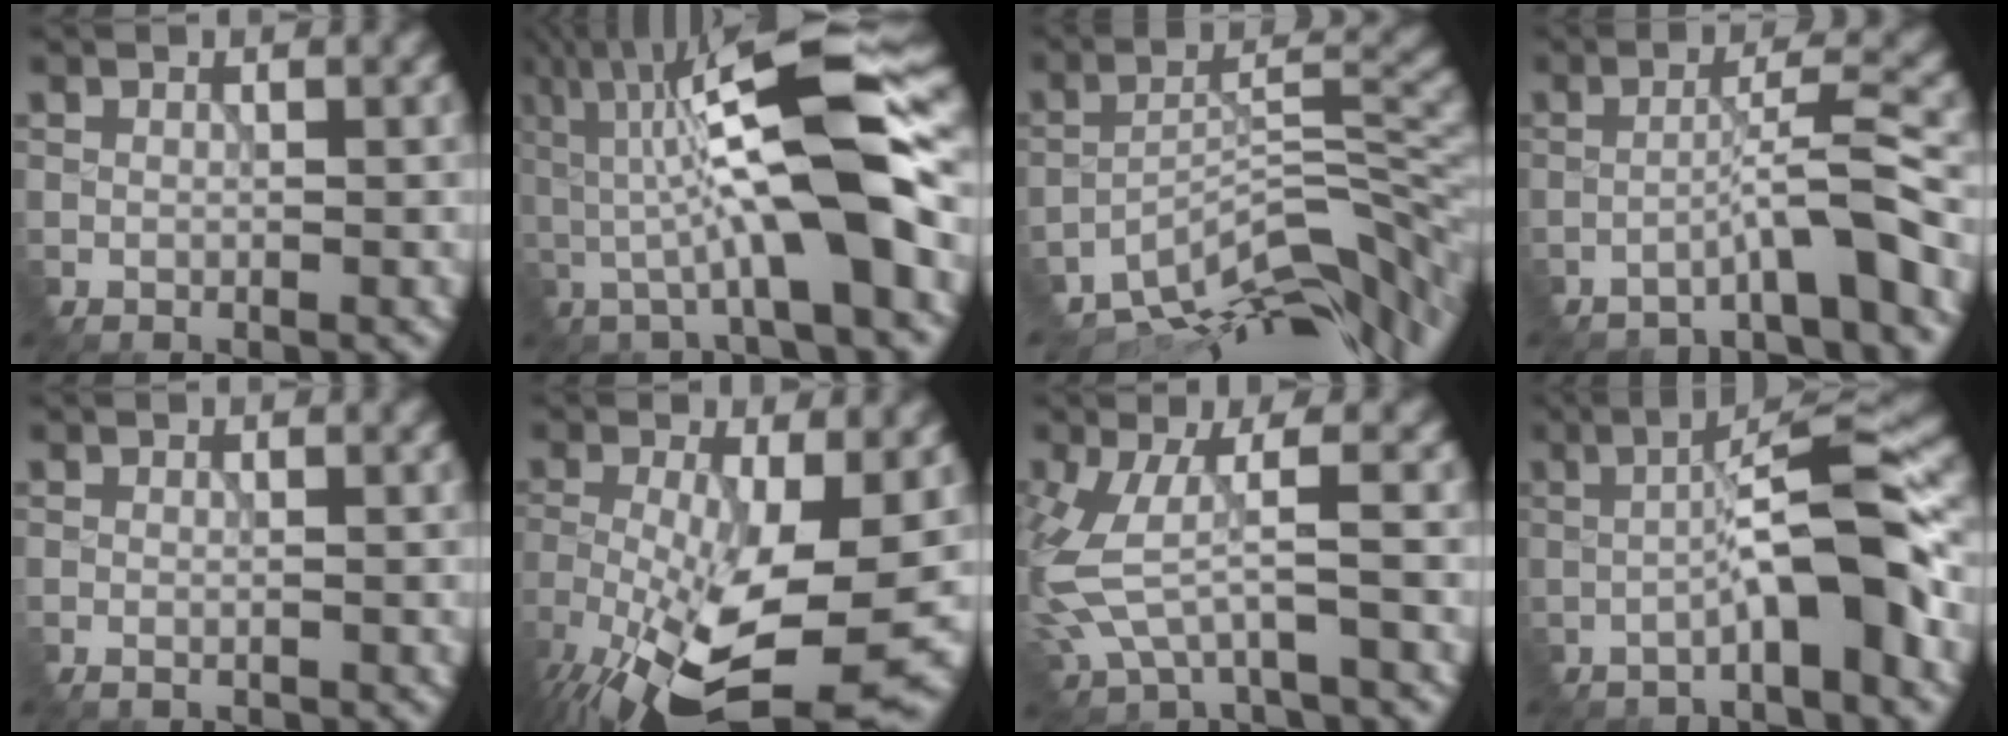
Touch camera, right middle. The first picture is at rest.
{"total": 11.6, "force": [0.3, 2.2, 11.4], "torque": [-0.193, 0.034, -0.003]}
{"total": 11.0, "force": [-8.6, 2.8, 6.3], "torque": [-0.109, 0.008, -0.148]}
{"total": 4.3, "force": [-3.3, -0.4, 2.7], "torque": [-0.042, 0.030, -0.067]}
{"total": 0.6, "force": [-0.3, 0.4, 0.3], "torque": [0.008, 0.003, -0.009]}
{"total": 12.6, "force": [-5.5, 4.2, 10.5], "torque": [-0.222, -0.038, -0.083]}
{"total": 3.5, "force": [-0.3, 1.1, 3.4], "torque": [-0.119, -0.003, -0.007]}
{"total": 6.9, "force": [-2.4, 0.5, 6.4], "torque": [-0.098, 0.031, -0.050]}